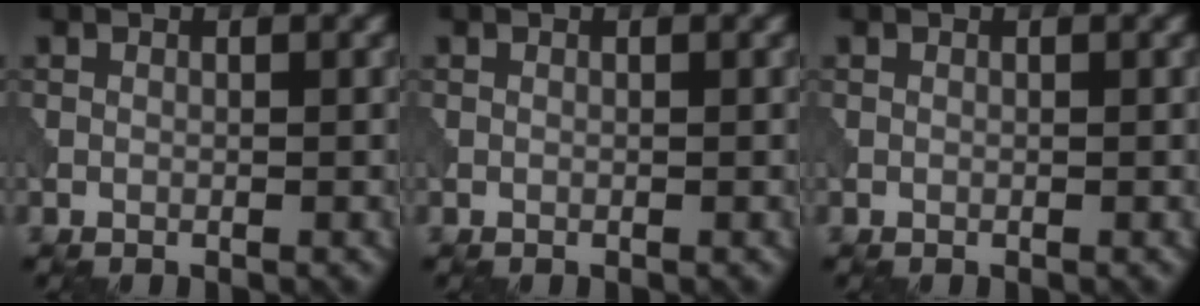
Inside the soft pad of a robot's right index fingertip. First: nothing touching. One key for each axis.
{"total": 0.0}
{"total": 0.0}